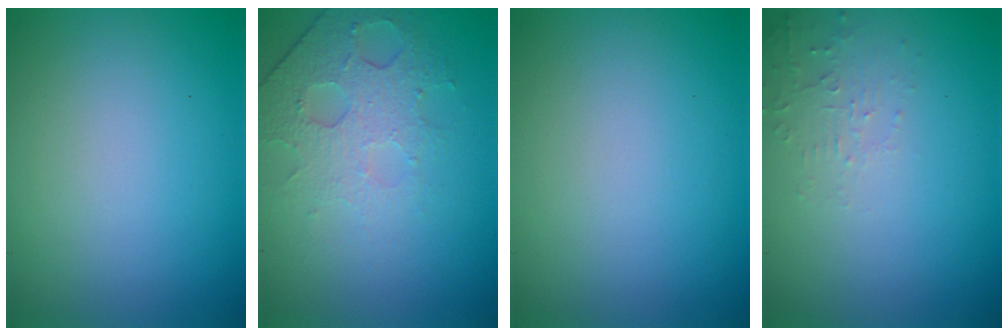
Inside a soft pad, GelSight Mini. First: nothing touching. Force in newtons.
{"total": 4.5, "press": 2.9, "slide": 3.5}
{"total": 0.0}
{"total": 1.5, "press": 1.5, "slide": 0.3}